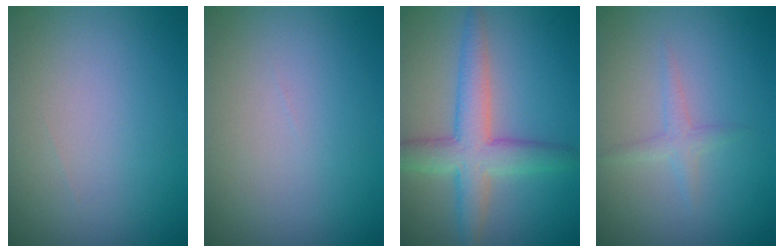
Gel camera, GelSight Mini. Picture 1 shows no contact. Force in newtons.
{"total": 0.0}
{"total": 5.0, "press": 5.0, "slide": 0.2}
{"total": 1.3, "press": 1.3, "slide": 0.0}